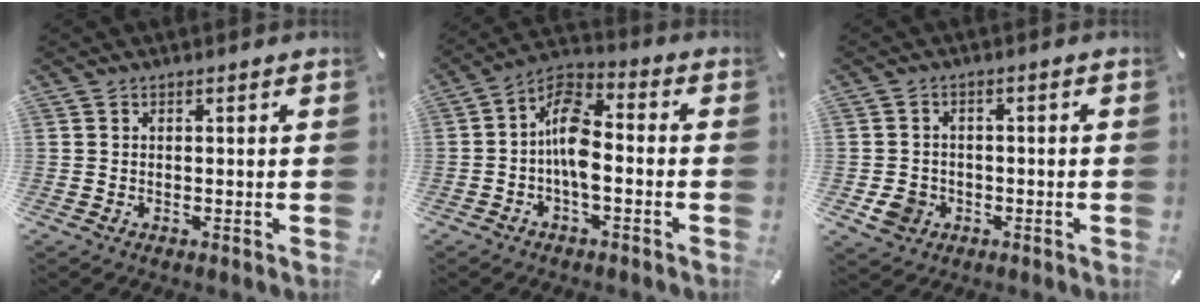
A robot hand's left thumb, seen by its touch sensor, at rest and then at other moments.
{"total": 10.0, "force": [-2.1, 5.2, 8.2], "torque": [-0.162, 0.007, -0.035]}
{"total": 5.3, "force": [-1.8, 4.6, 1.8], "torque": [-0.042, 0.002, -0.036]}